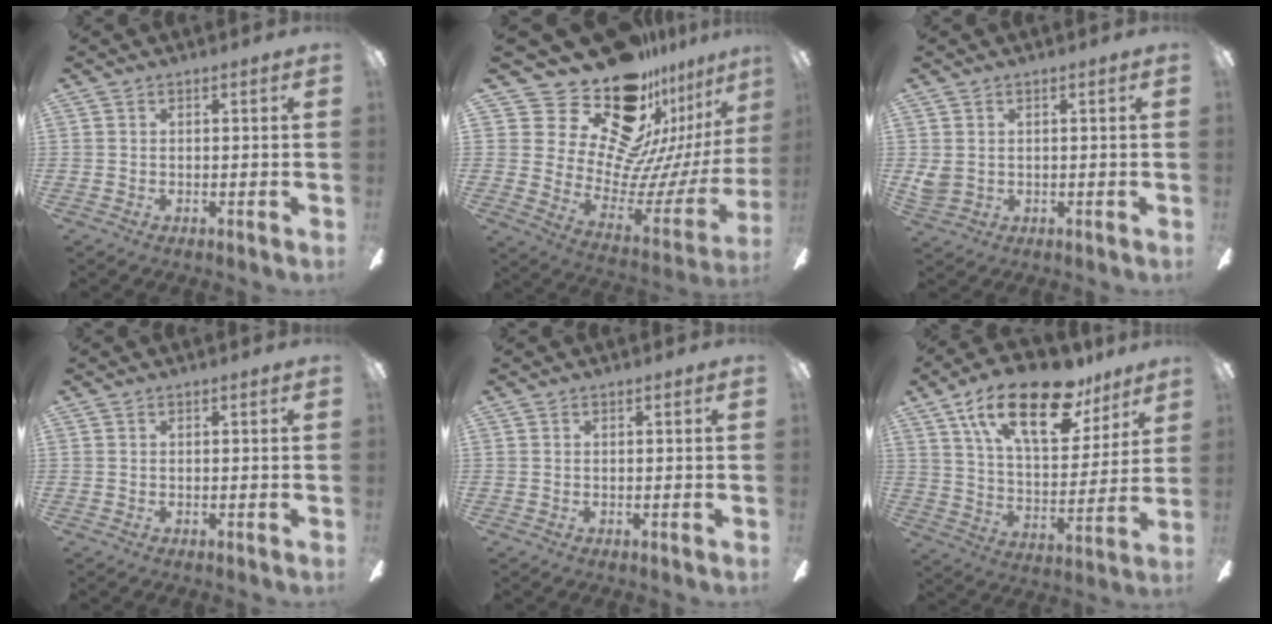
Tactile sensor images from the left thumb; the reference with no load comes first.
{"total": 26.6, "force": [18.9, 13.4, 13.0], "torque": [-0.244, -0.162, 0.360]}
{"total": 2.9, "force": [1.0, 2.4, 1.2], "torque": [-0.017, 0.001, 0.020]}
{"total": 0.0}
{"total": 0.0}
{"total": 23.1, "force": [14.2, 9.9, 15.3], "torque": [-0.247, -0.067, 0.241]}